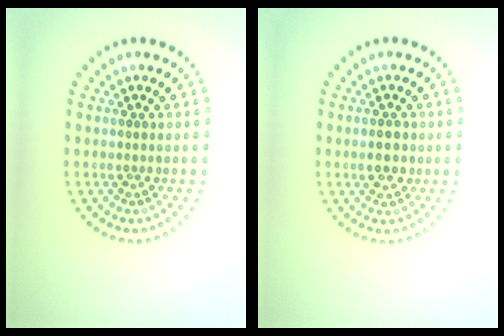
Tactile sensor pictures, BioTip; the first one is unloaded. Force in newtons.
{"total": 2.5, "press": 2.5, "slide": 0.1}